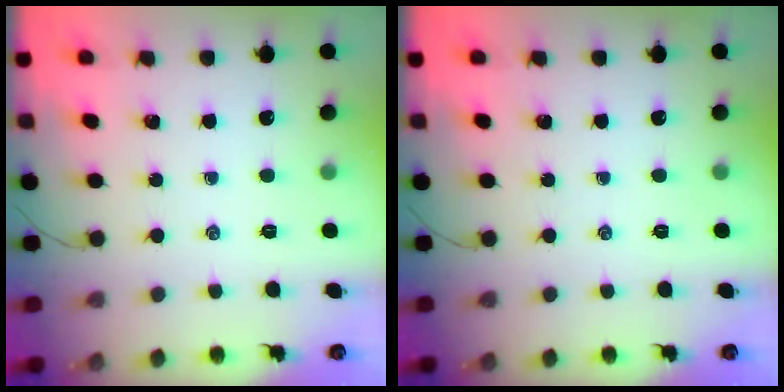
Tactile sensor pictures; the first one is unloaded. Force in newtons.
{"total": 0.0}